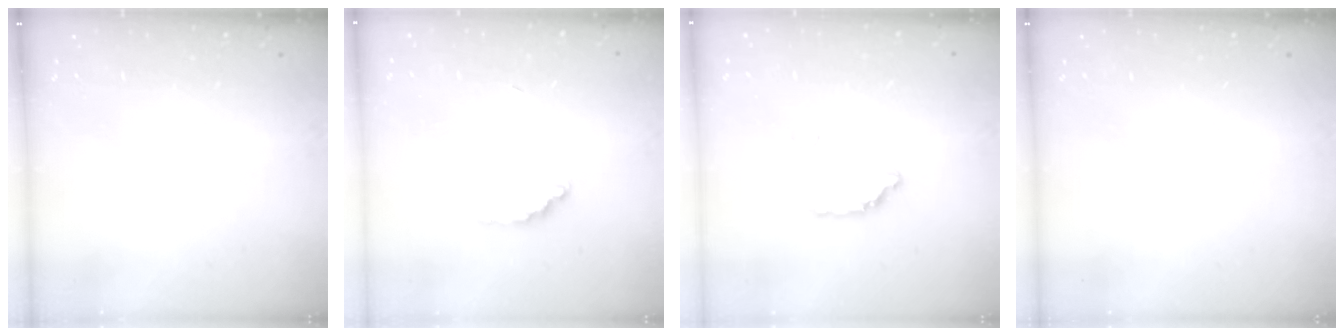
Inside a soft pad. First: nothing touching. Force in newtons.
{"total": 2.5, "press": 2.5, "slide": 0.1}
{"total": 3.1, "press": 3.1, "slide": 0.2}
{"total": 0.0}